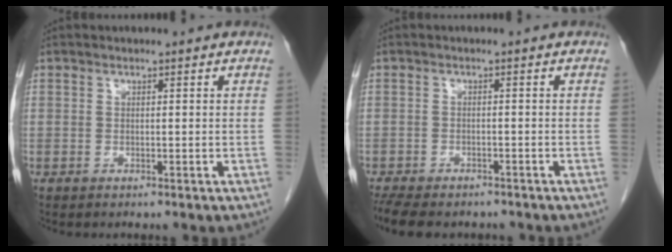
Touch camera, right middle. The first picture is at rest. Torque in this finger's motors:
{"motor_torque": [0.83, -0.66, 0.10, 0.03]}